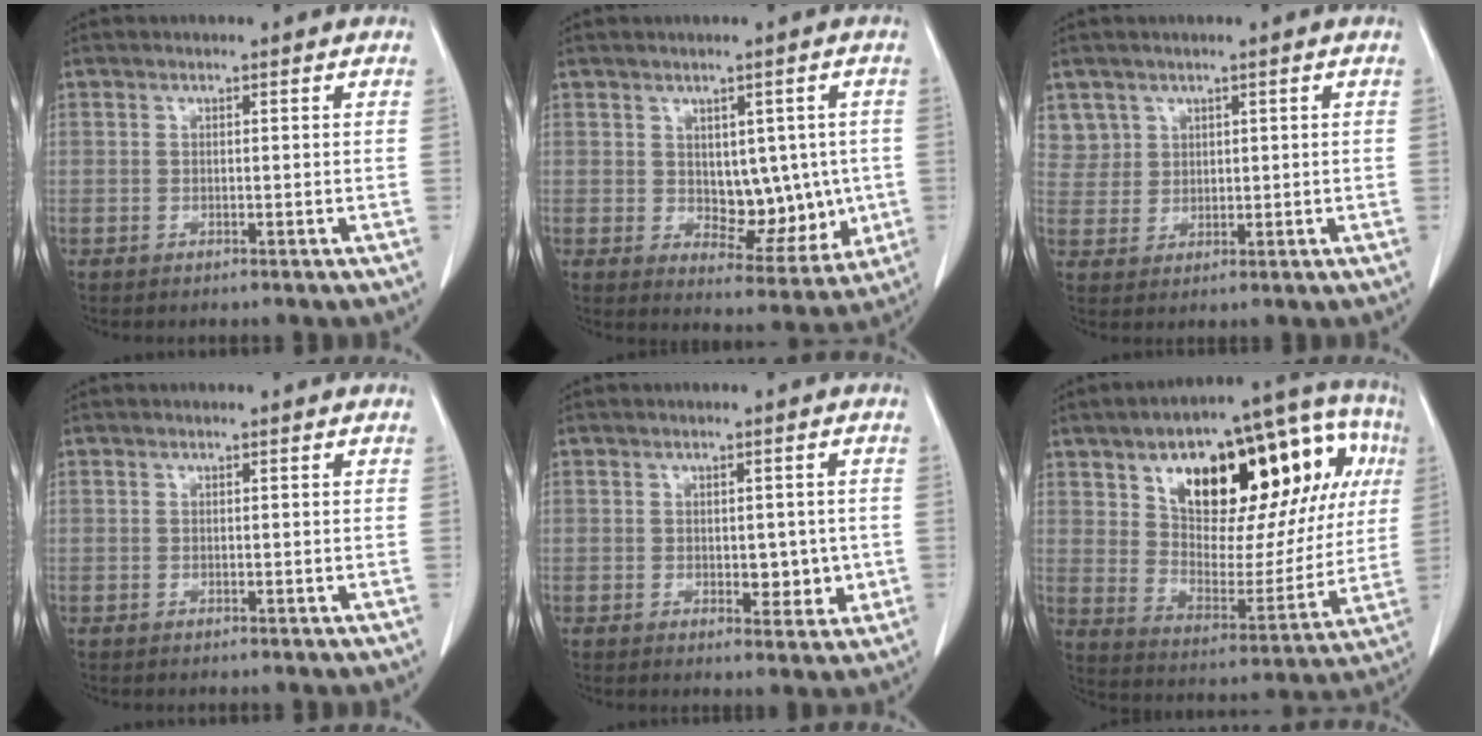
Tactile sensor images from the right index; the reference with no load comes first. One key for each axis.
{"total": 8.6, "fx": 0.2, "fy": 5.2, "fz": 6.9, "tx": -0.072, "ty": 0.004, "tz": 0.022}
{"total": 4.3, "fx": 2.5, "fy": 3.5, "fz": -0.4, "tx": 0.023, "ty": 0.003, "tz": 0.050}
{"total": 0.0}
{"total": 4.5, "fx": -0.5, "fy": 2.5, "fz": 3.7, "tx": -0.037, "ty": -0.003, "tz": 0.001}
{"total": 27.4, "fx": 9.8, "fy": 11.5, "fz": 22.8, "tx": -0.331, "ty": 0.059, "tz": 0.157}